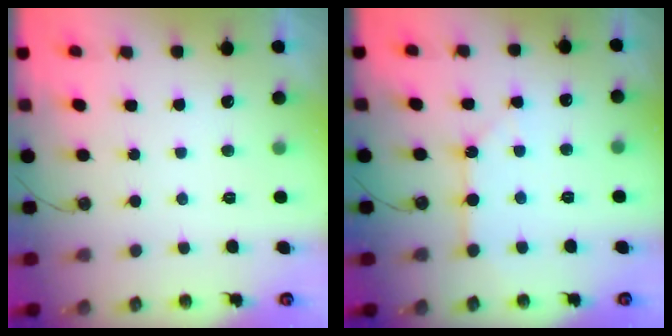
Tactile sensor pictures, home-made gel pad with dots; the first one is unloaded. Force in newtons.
{"total": 2.9, "press": 2.9, "slide": 0.5}